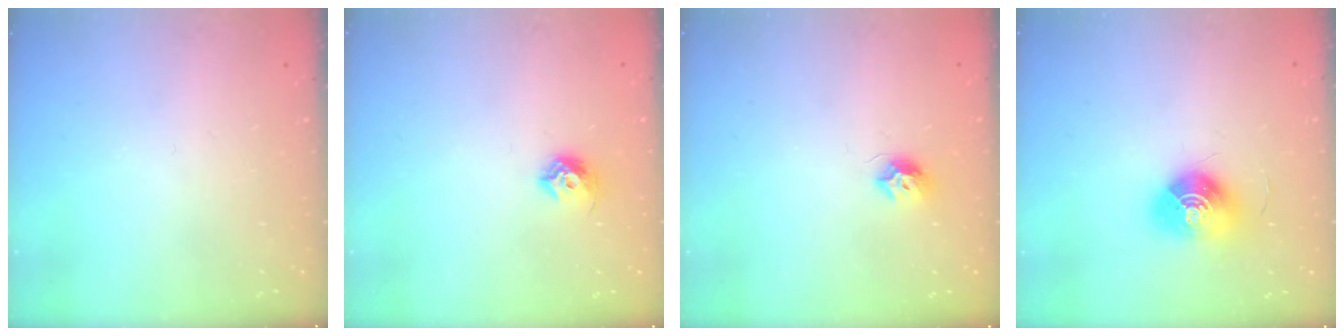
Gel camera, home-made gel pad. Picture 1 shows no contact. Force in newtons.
{"total": 7.4, "press": 7.3, "slide": 1.1}
{"total": 7.4, "press": 7.4, "slide": 0.3}
{"total": 11.2, "press": 11.2, "slide": 0.5}